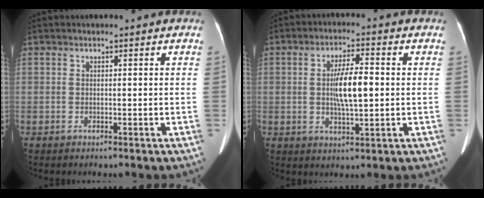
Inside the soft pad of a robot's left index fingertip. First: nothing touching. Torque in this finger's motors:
{"motor_torque": [1.31, -0.17, 0.63, 0.06]}